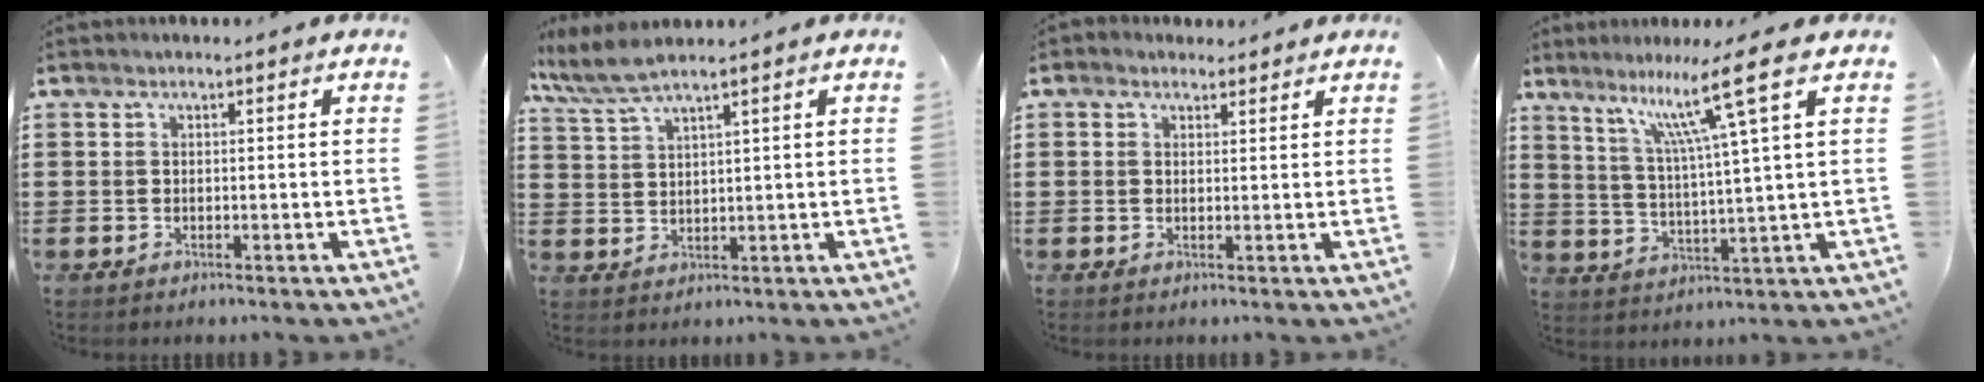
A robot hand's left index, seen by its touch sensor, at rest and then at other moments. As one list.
[{"total": 4.5, "force": [3.7, 0.1, 2.6], "torque": [-0.061, -0.007, 0.067]}, {"total": 1.6, "force": [1.3, 1.0, 0.1], "torque": [-0.007, 0.007, 0.025]}, {"total": 10.9, "force": [6.3, -0.9, 8.8], "torque": [-0.169, -0.020, 0.096]}]